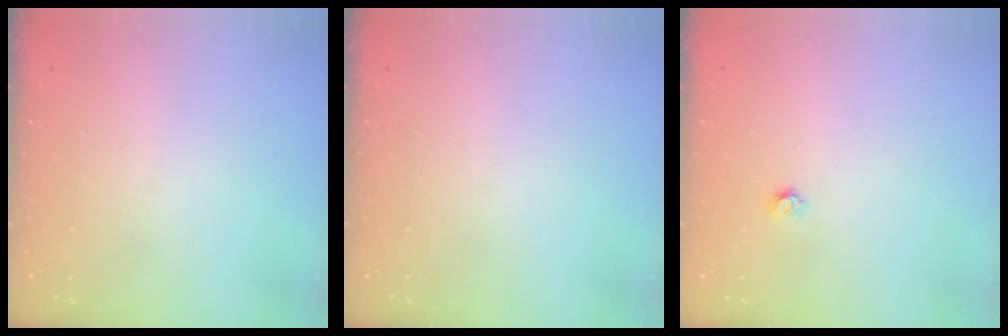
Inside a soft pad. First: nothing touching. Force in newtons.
{"total": 0.0}
{"total": 3.2, "press": 3.2, "slide": 0.3}